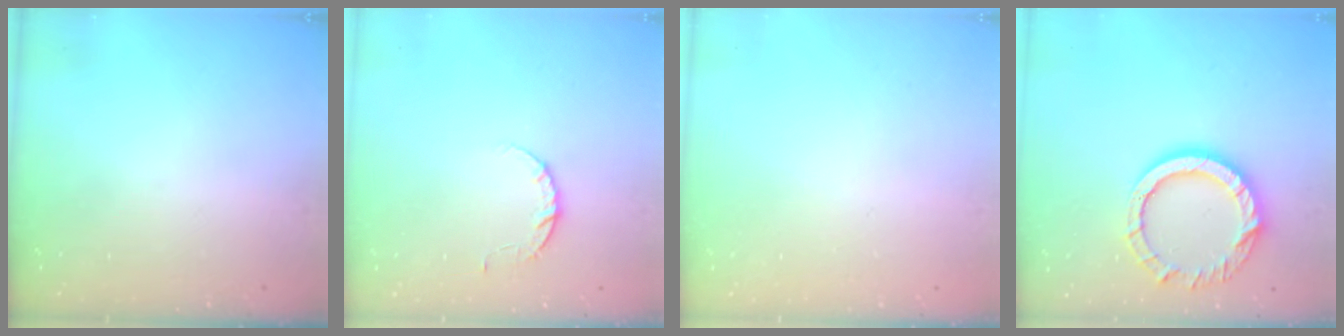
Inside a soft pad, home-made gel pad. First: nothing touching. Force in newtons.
{"total": 4.5, "press": 4.5, "slide": 0.5}
{"total": 2.6, "press": 2.6, "slide": 0.2}
{"total": 13.3, "press": 13.3, "slide": 1.3}